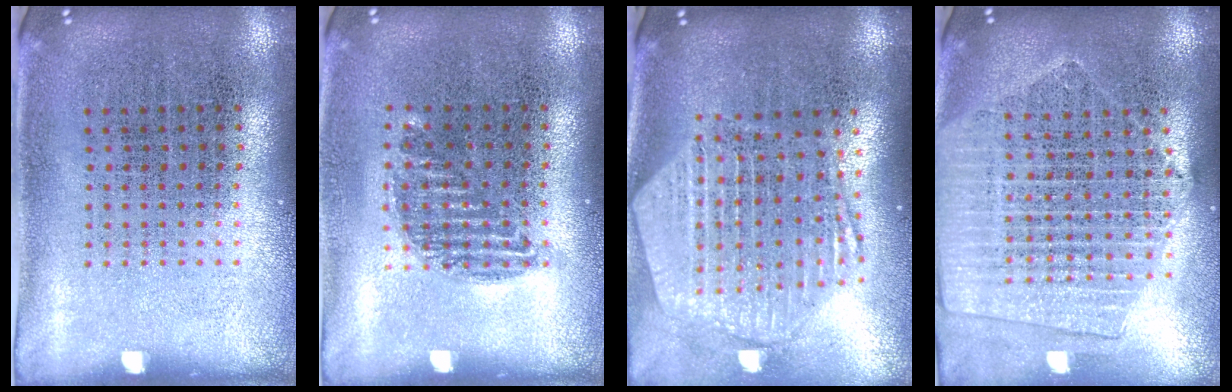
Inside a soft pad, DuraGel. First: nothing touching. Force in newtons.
{"total": 0.9, "press": 0.8, "slide": 0.4}
{"total": 2.6, "press": 2.1, "slide": 1.5}
{"total": 2.0, "press": 1.9, "slide": 0.8}